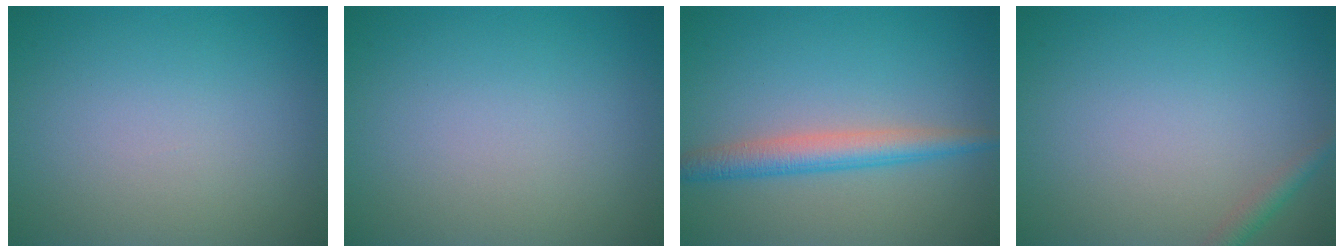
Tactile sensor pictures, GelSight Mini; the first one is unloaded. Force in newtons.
{"total": 0.0}
{"total": 3.4, "press": 3.4, "slide": 0.1}
{"total": 1.3, "press": 1.3, "slide": 0.1}